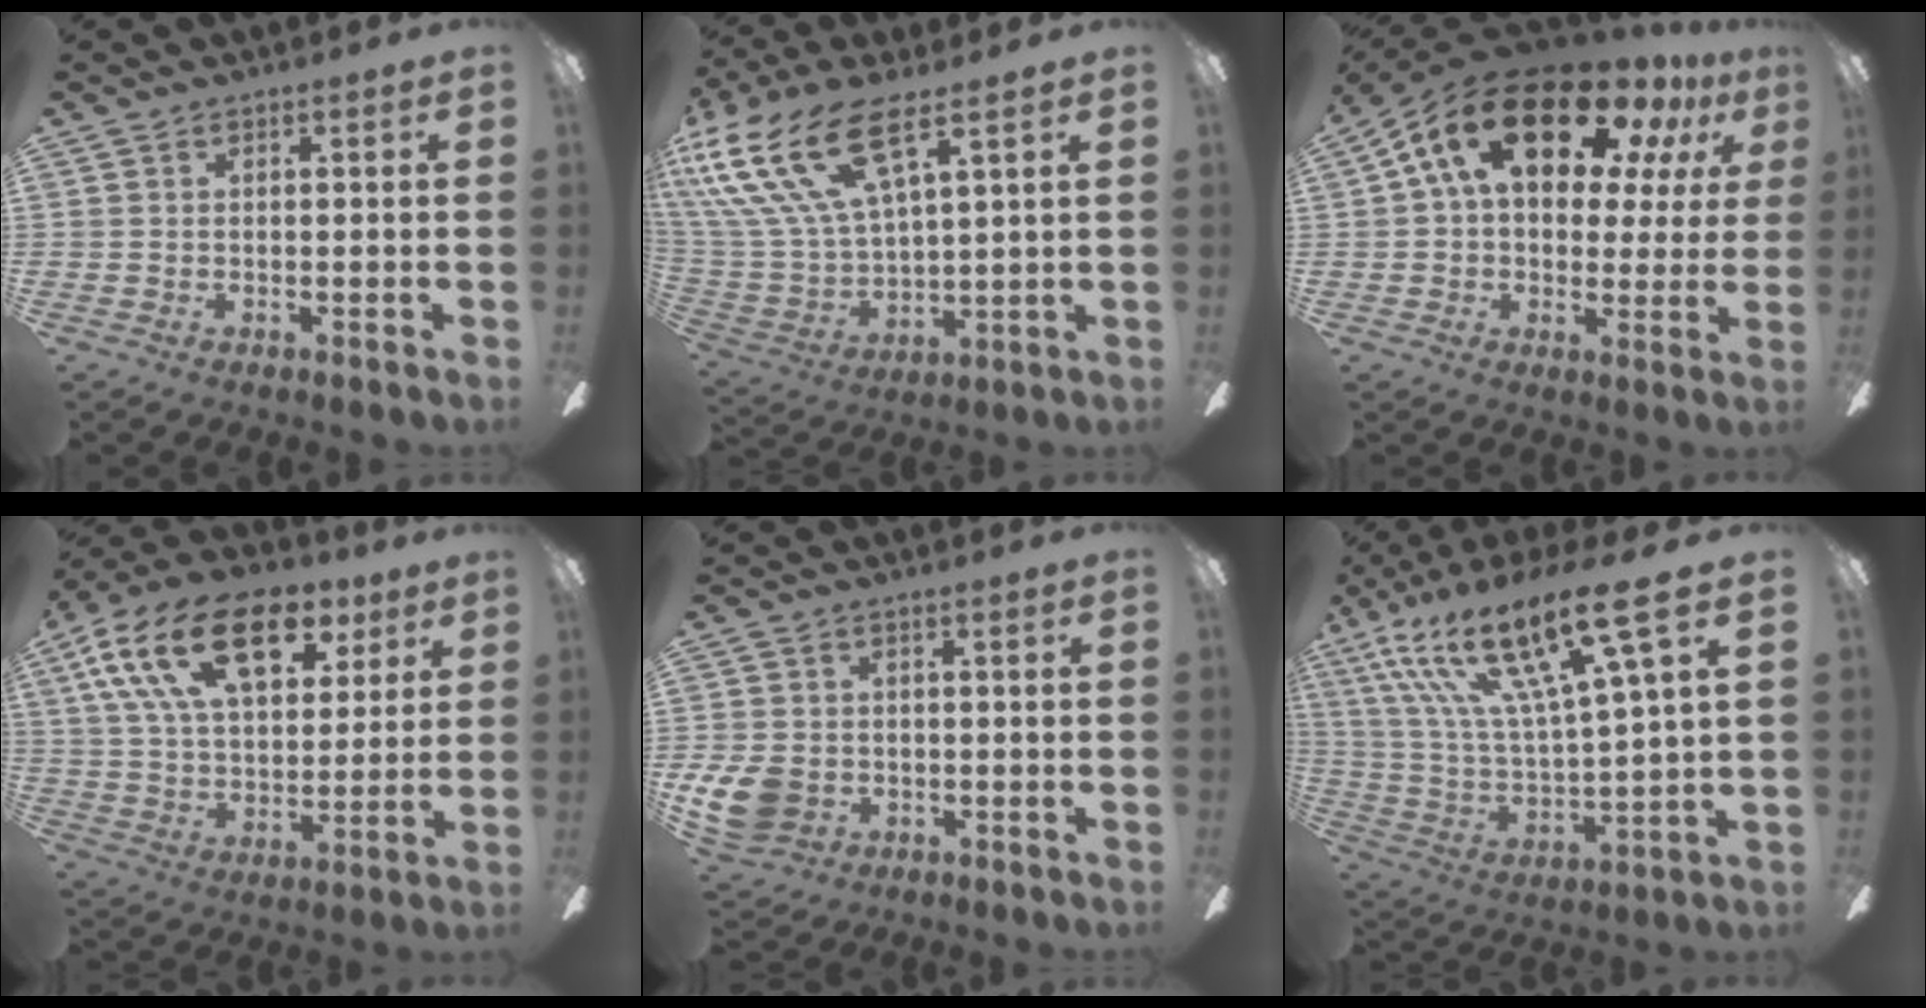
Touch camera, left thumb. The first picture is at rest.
{"total": 22.5, "force": [12.8, 8.9, 16.3], "torque": [-0.372, -0.066, 0.224]}
{"total": 22.6, "force": [11.5, 11.9, 15.4], "torque": [-0.270, -0.052, 0.193]}
{"total": 22.7, "force": [11.3, 12.4, 15.3], "torque": [-0.257, -0.037, 0.195]}
{"total": 8.7, "force": [-2.0, 7.1, 4.5], "torque": [-0.097, 0.010, -0.037]}
{"total": 23.8, "force": [14.5, 5.5, 18.1], "torque": [-0.364, -0.083, 0.234]}